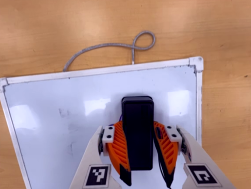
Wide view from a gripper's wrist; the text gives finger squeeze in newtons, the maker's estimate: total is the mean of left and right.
{"total": 12.7, "left": 12.1, "right": 13.2}